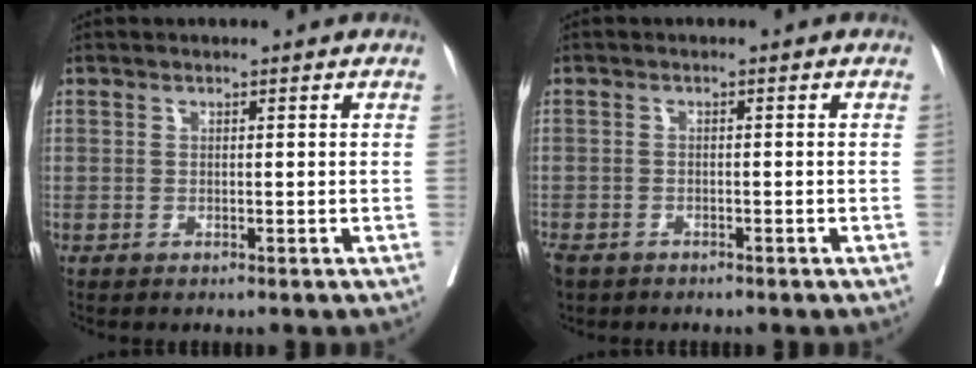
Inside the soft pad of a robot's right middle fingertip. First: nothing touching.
{"total": 5.3, "force": [-3.7, 2.9, 2.5], "torque": [-0.066, -0.006, -0.053]}